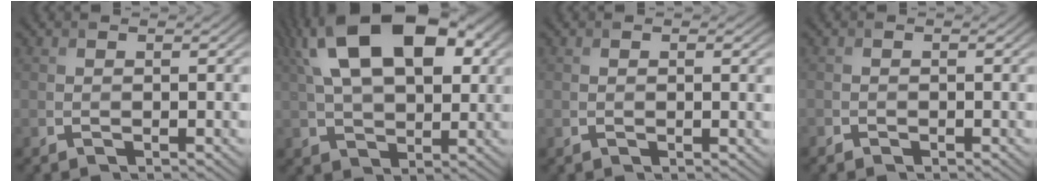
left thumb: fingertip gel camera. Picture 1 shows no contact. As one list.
[{"total": 17.7, "force": [6.2, 9.8, 13.4], "torque": [-0.257, 0.035, 0.097]}, {"total": 0.6, "force": [0.1, 0.2, 0.5], "torque": [-0.005, -0.005, 0.002]}, {"total": 0.7, "force": [-0.6, 0.3, 0.1], "torque": [-0.002, -0.004, -0.012]}]